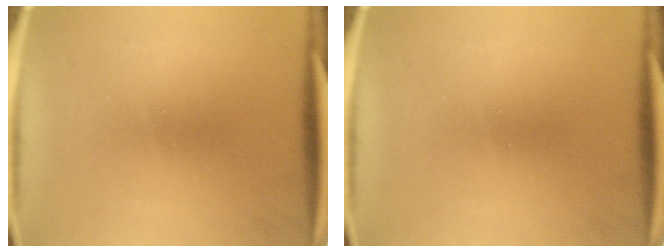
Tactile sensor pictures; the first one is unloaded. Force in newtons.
{"total": 0.0}